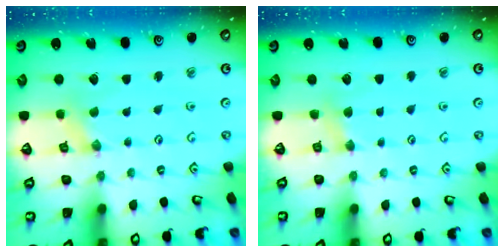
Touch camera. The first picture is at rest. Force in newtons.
{"total": 3.7, "press": 3.7, "slide": 0.5}